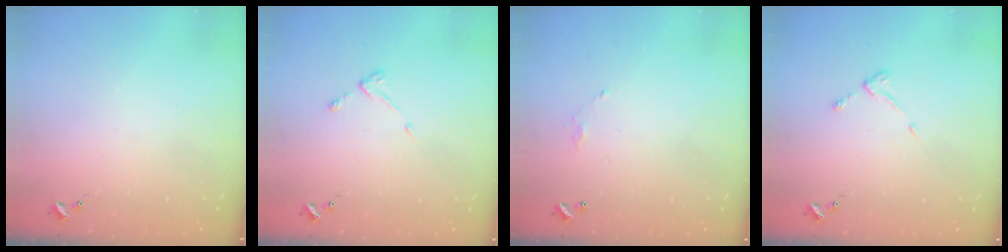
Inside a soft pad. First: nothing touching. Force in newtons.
{"total": 3.7, "press": 3.7, "slide": 0.5}
{"total": 3.9, "press": 3.9, "slide": 0.1}
{"total": 3.7, "press": 3.7, "slide": 0.5}